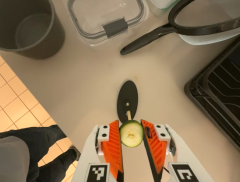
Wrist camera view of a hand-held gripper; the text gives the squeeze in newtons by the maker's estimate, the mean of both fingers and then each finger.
{"total": 7.8, "left": 7.5, "right": 8.1}